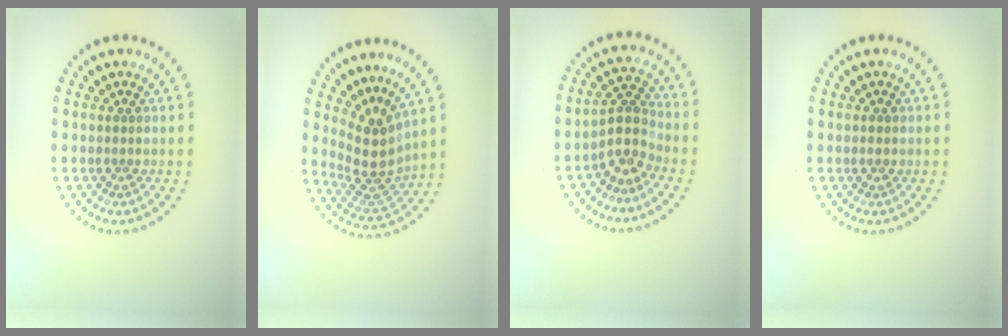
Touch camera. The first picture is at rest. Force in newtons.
{"total": 4.0, "press": 2.9, "slide": 2.8}
{"total": 3.1, "press": 2.4, "slide": 2.0}
{"total": 0.9, "press": 0.9, "slide": 0.1}